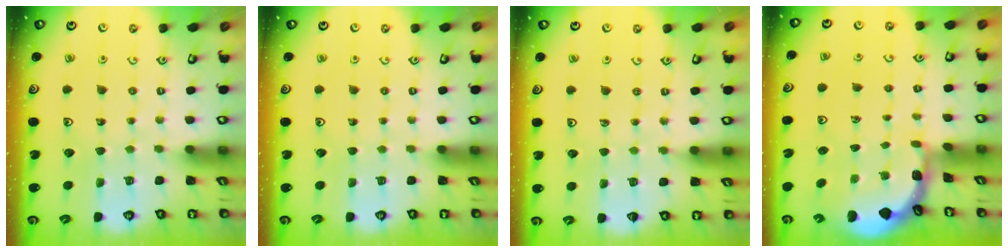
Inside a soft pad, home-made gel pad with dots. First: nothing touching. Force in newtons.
{"total": 0.0}
{"total": 3.0, "press": 2.9, "slide": 0.5}
{"total": 1.5, "press": 1.5, "slide": 0.2}